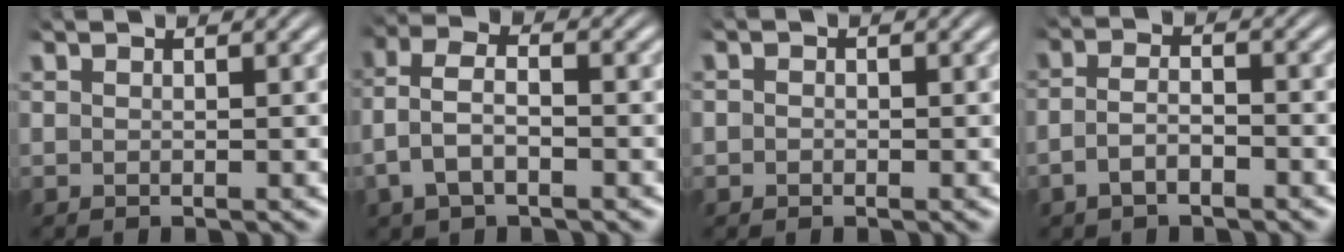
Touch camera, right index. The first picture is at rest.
{"total": 4.6, "force": [-0.4, 3.3, 3.2], "torque": [-0.077, -0.010, -0.007]}
{"total": 0.8, "force": [-0.4, 0.7, 0.1], "torque": [-0.002, -0.006, -0.006]}
{"total": 3.1, "force": [-1.8, 1.6, 2.0], "torque": [-0.041, -0.009, -0.031]}